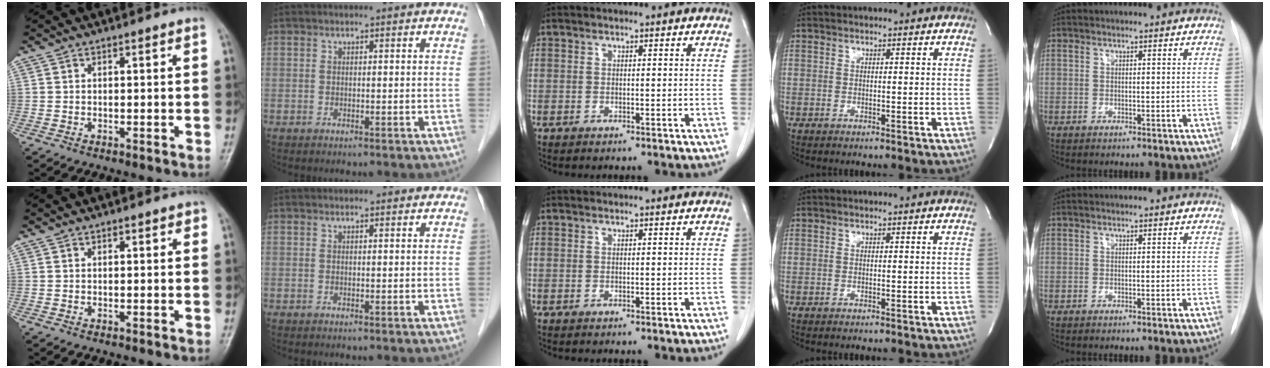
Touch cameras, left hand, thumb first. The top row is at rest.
{"thumb": {"total": 1.0, "force": [0.4, 0.5, 0.7], "torque": [-0.006, 0.001, 0.003]}, "index": {"total": 0.9, "force": [0.9, 0.3, 0.0], "torque": [-0.010, 0.004, 0.011]}}